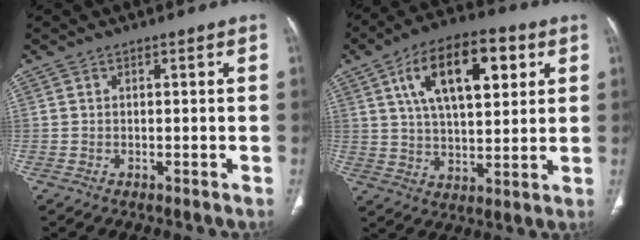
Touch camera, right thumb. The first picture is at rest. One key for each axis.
{"total": 18.0, "fx": 6.8, "fy": 8.4, "fz": 14.4, "tx": -0.213, "ty": -0.005, "tz": 0.112}